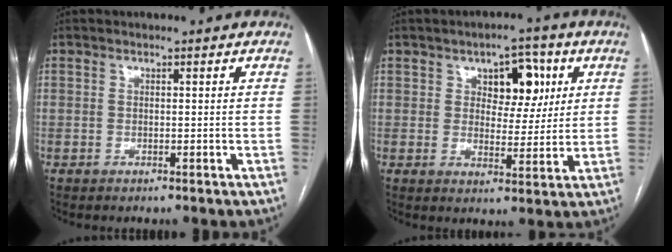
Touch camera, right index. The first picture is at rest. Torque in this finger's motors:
{"motor_torque": [0.18, 0.09, 0.15, 0.03]}